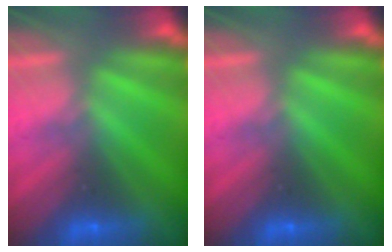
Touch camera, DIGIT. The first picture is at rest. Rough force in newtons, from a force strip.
{"total": 0.0}